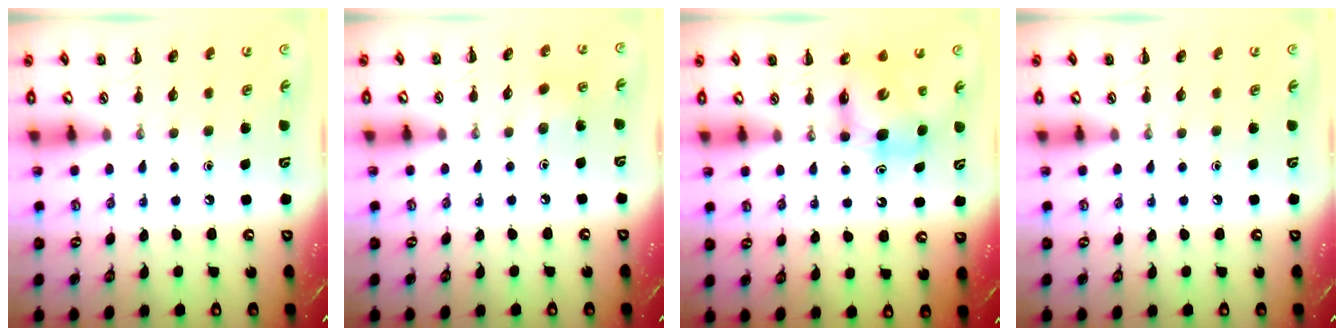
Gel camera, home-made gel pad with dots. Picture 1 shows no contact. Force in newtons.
{"total": 2.9, "press": 2.8, "slide": 0.9}
{"total": 7.3, "press": 7.3, "slide": 0.4}
{"total": 0.0}